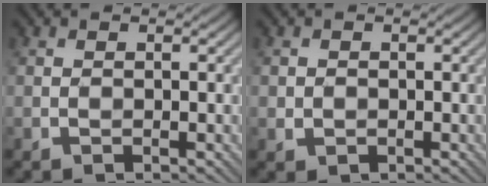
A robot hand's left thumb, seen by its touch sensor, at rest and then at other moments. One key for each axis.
{"total": 1.0, "fx": -0.1, "fy": 1.0, "fz": 0.3, "tx": -0.006, "ty": -0.007, "tz": -0.001}